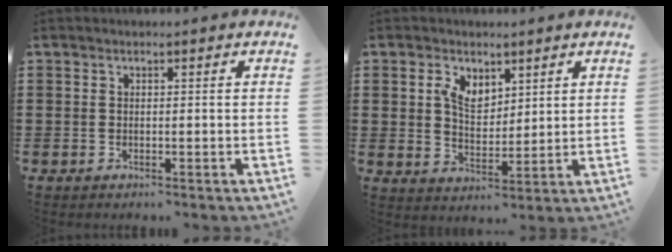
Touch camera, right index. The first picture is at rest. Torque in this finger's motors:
{"motor_torque": [0.88, 0.83, 0.41, 0.09]}